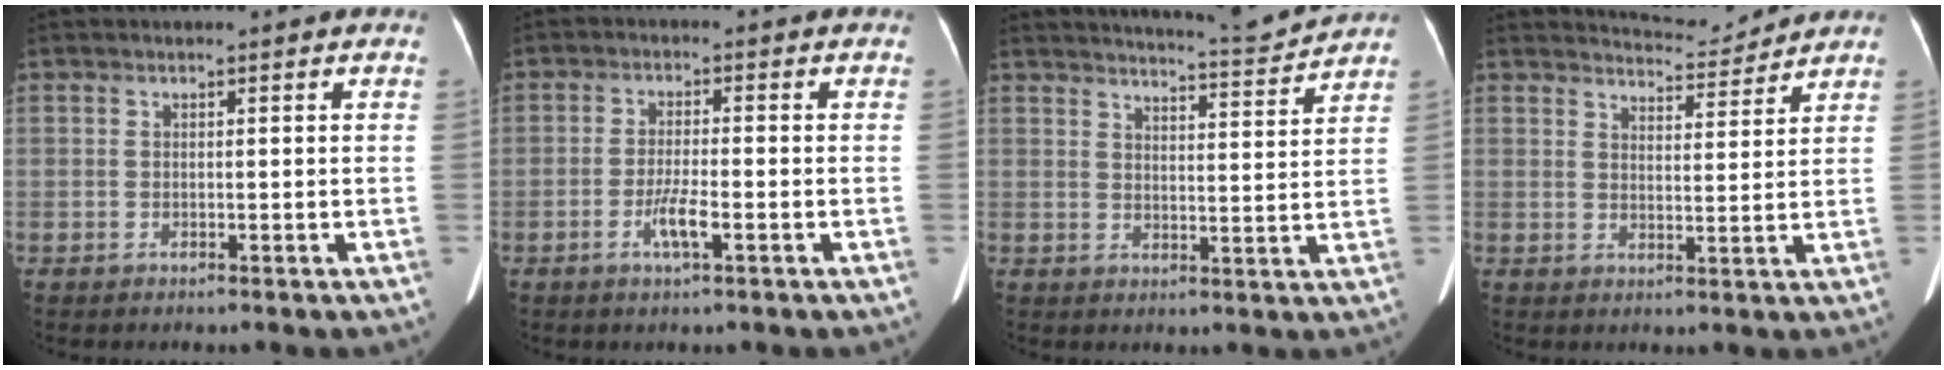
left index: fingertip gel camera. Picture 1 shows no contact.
{"total": 3.8, "force": [-1.7, 0.3, 3.3], "torque": [-0.068, -0.004, -0.033]}
{"total": 8.5, "force": [8.3, -1.3, 1.3], "torque": [-0.034, -0.019, 0.115]}
{"total": 5.1, "force": [5.1, -0.3, -0.8], "torque": [-0.003, -0.006, 0.078]}